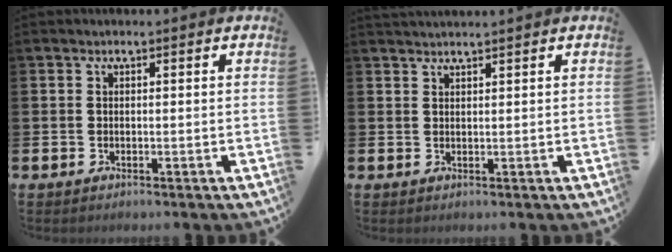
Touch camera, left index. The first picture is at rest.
{"total": 1.3, "force": [1.3, -0.2, 0.0], "torque": [0.000, -0.004, 0.024]}